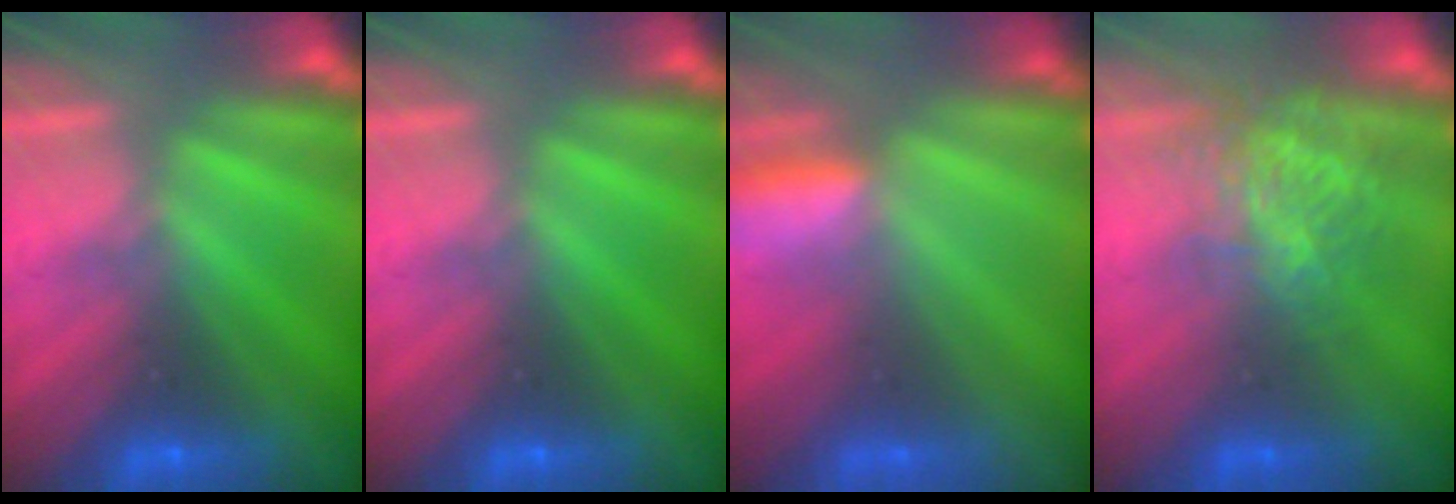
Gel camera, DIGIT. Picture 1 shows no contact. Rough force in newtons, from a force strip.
{"total": 0.0}
{"total": 3.2}
{"total": 3.3}